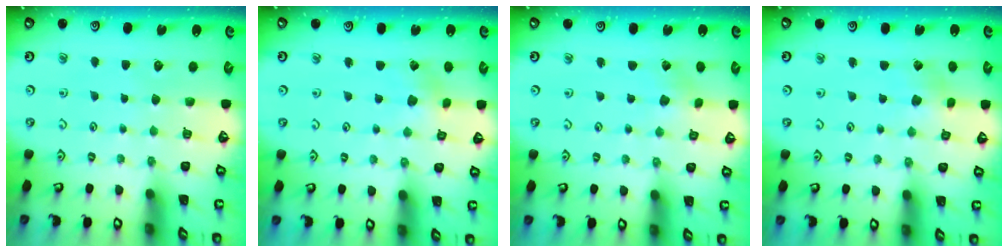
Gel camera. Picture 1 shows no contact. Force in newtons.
{"total": 2.5, "press": 2.4, "slide": 0.6}
{"total": 0.5, "press": 0.5, "slide": 0.0}
{"total": 2.0, "press": 2.0, "slide": 0.3}